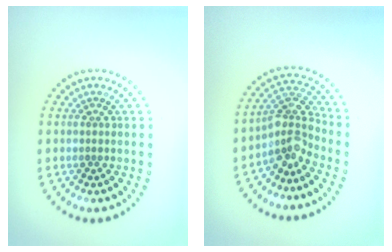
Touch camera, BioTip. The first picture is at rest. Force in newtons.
{"total": 3.4, "press": 2.6, "slide": 2.3}